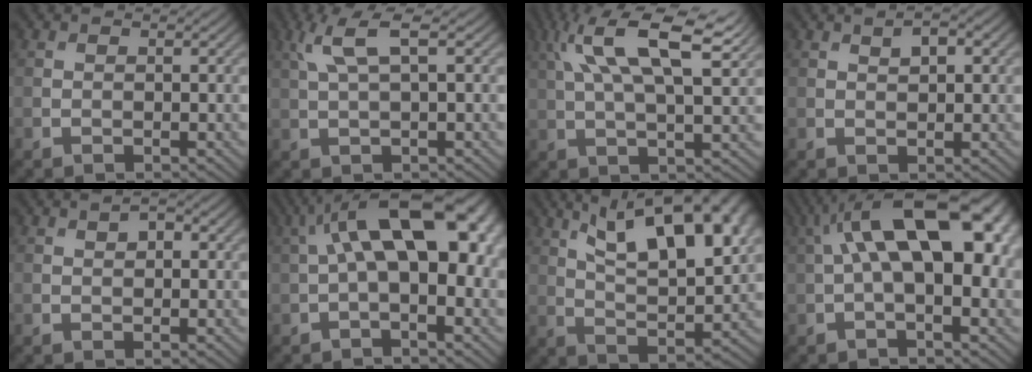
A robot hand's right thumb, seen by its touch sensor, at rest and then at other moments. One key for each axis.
{"total": 4.3, "fx": 1.7, "fy": 0.7, "fz": 3.8, "tx": -0.089, "ty": 0.013, "tz": 0.037}
{"total": 12.6, "fx": 5.6, "fy": 3.9, "fz": 10.6, "tx": -0.207, "ty": 0.012, "tz": 0.096}
{"total": 2.5, "fx": 1.2, "fy": 0.8, "fz": 2.0, "tx": -0.033, "ty": -0.001, "tz": 0.024}
{"total": 2.2, "fx": 0.9, "fy": 1.0, "fz": 1.7, "tx": -0.027, "ty": -0.002, "tz": 0.017}
{"total": 14.3, "fx": 2.5, "fy": 6.6, "fz": 12.5, "tx": -0.202, "ty": 0.017, "tz": 0.041}
{"total": 18.0, "fx": 9.2, "fy": 7.0, "fz": 13.8, "tx": -0.215, "ty": 0.030, "tz": 0.135}
{"total": 16.0, "fx": 3.1, "fy": 7.1, "fz": 14.0, "tx": -0.223, "ty": 0.028, "tz": 0.042}